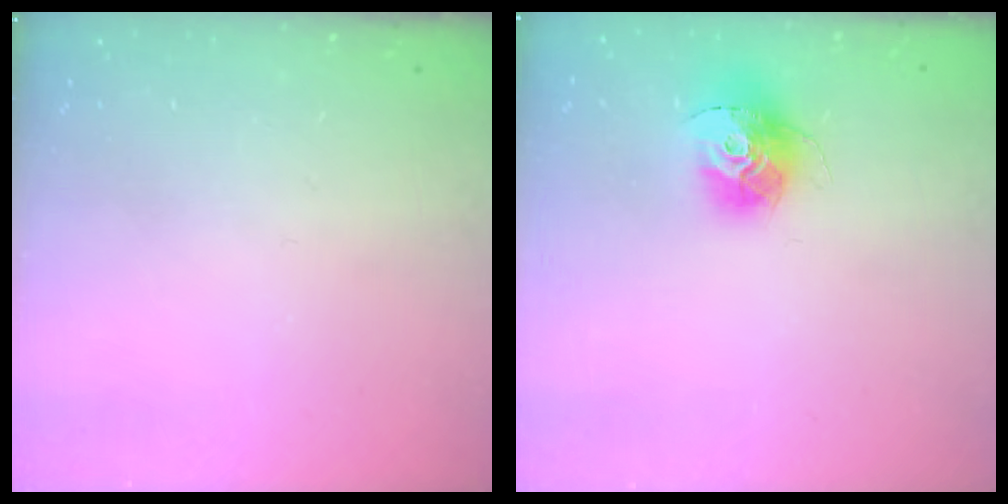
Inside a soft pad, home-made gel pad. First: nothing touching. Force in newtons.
{"total": 13.4, "press": 13.3, "slide": 1.2}